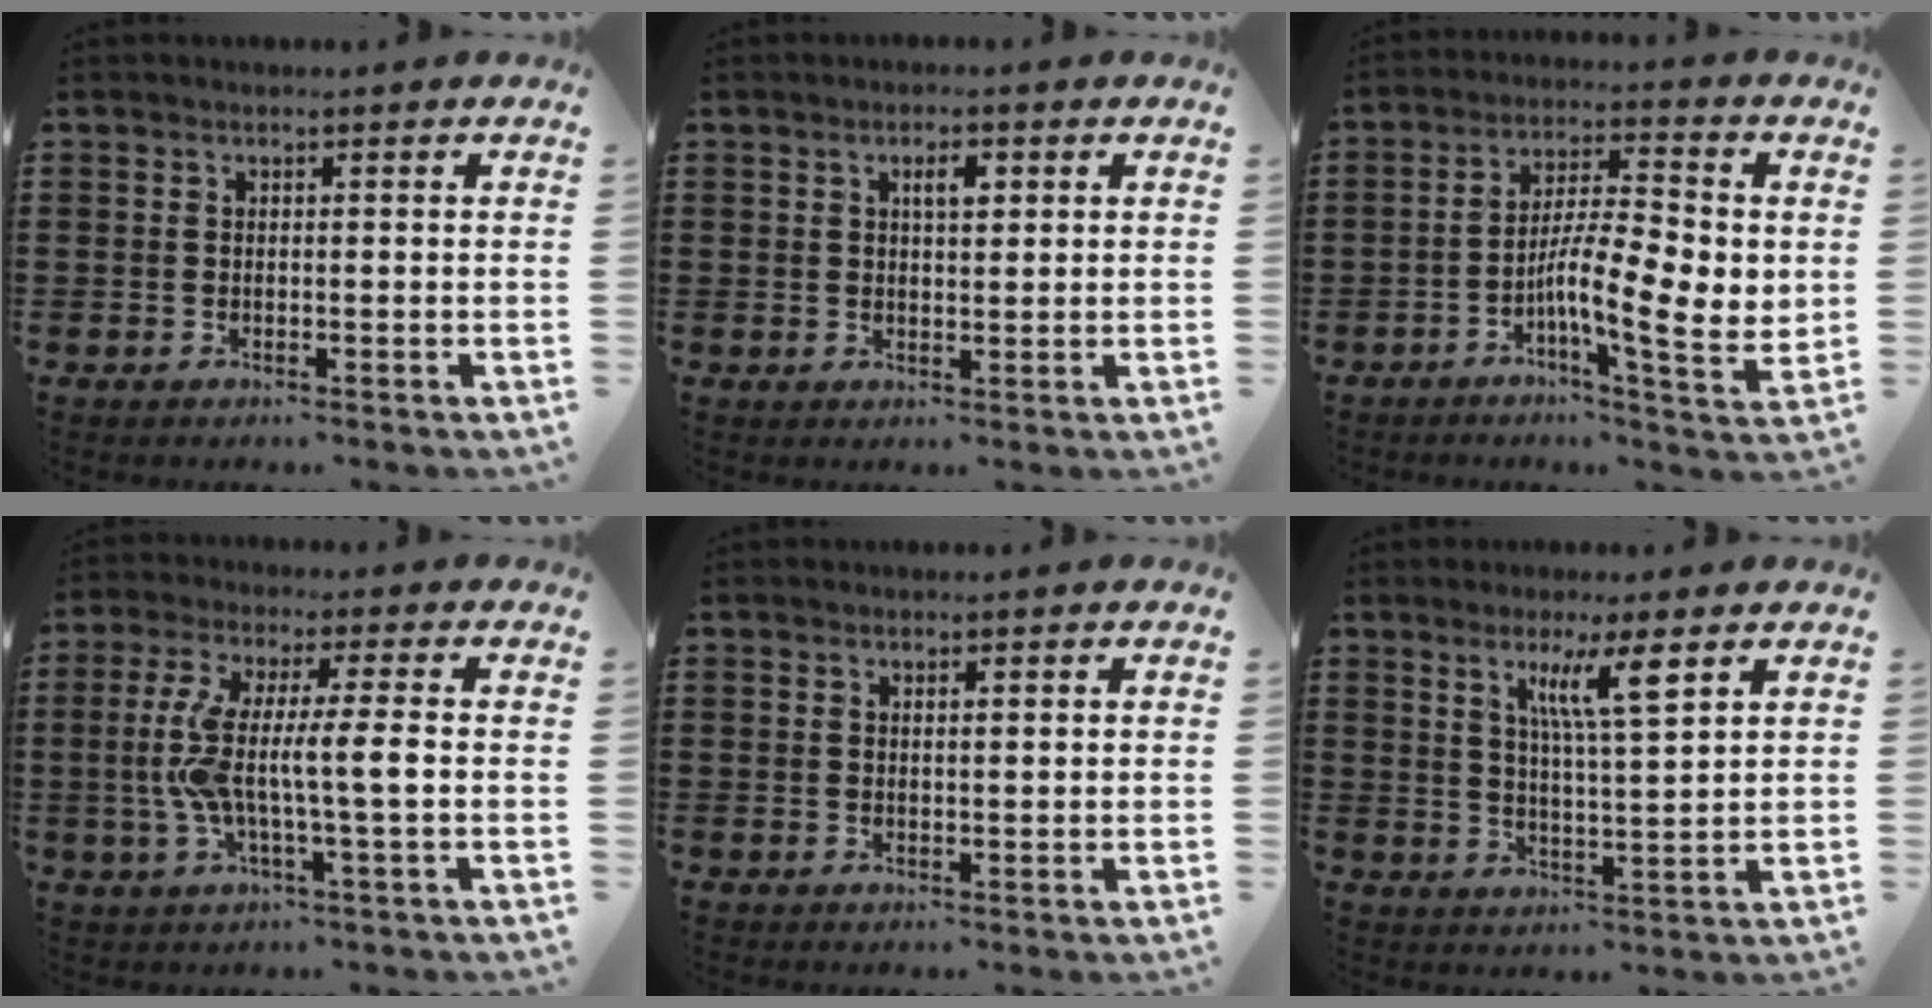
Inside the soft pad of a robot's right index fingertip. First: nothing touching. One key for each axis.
{"total": 2.6, "fx": 0.9, "fy": 0.9, "fz": 2.2, "tx": -0.039, "ty": 0.002, "tz": 0.012}
{"total": 10.0, "fx": -1.1, "fy": 2.8, "fz": 9.5, "tx": -0.169, "ty": -0.011, "tz": -0.021}
{"total": 8.8, "fx": -0.9, "fy": 0.6, "fz": 8.8, "tx": -0.183, "ty": -0.012, "tz": -0.029}
{"total": 0.8, "fx": 0.5, "fy": 0.1, "fz": 0.6, "tx": -0.012, "ty": 0.001, "tz": 0.008}
{"total": 6.9, "fx": 3.6, "fy": 0.8, "fz": 5.9, "tx": -0.117, "ty": 0.002, "tz": 0.057}